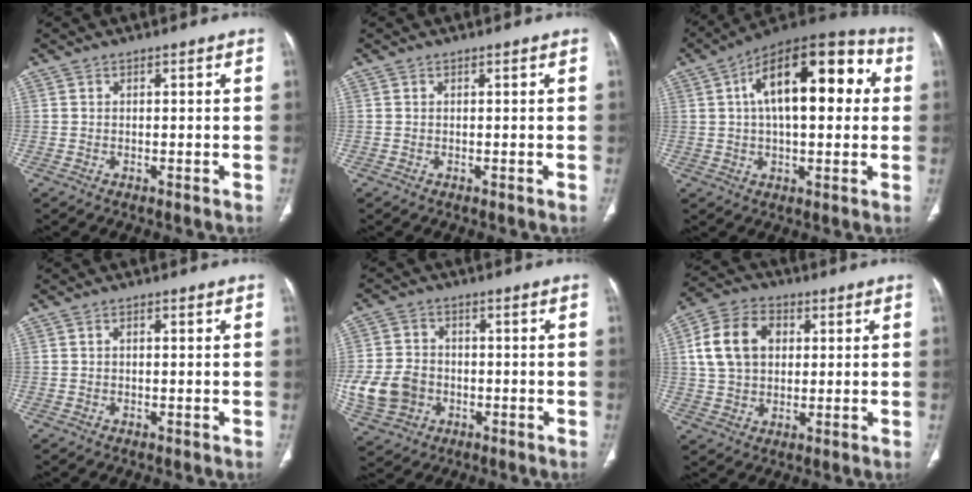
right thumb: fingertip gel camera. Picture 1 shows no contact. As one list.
[{"total": 0.0}, {"total": 21.0, "force": [4.4, 9.9, 17.9], "torque": [-0.249, 0.034, 0.057]}, {"total": 0.8, "force": [0.1, 0.5, 0.6], "torque": [-0.012, 0.002, 0.001]}, {"total": 10.9, "force": [-2.3, 9.1, 5.6], "torque": [-0.102, 0.012, -0.036]}, {"total": 13.1, "force": [2.9, 9.6, 8.4], "torque": [-0.141, 0.012, 0.049]}]